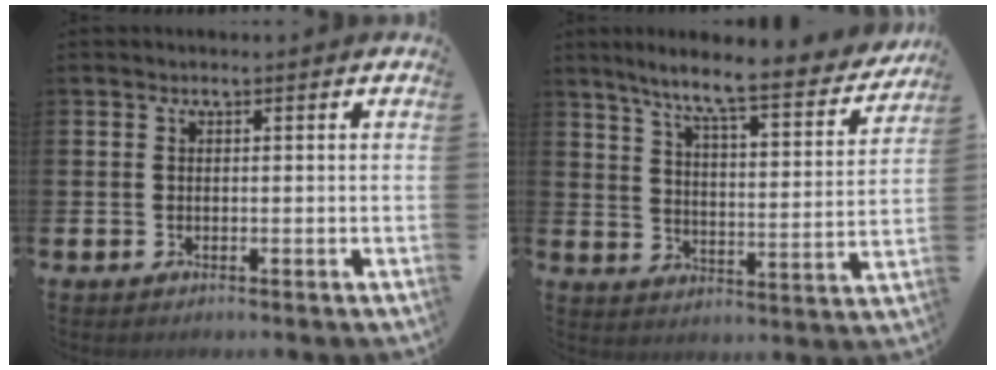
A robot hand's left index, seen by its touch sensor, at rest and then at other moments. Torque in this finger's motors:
{"motor_torque": [1.06, -0.92, 0.65, 0.21]}